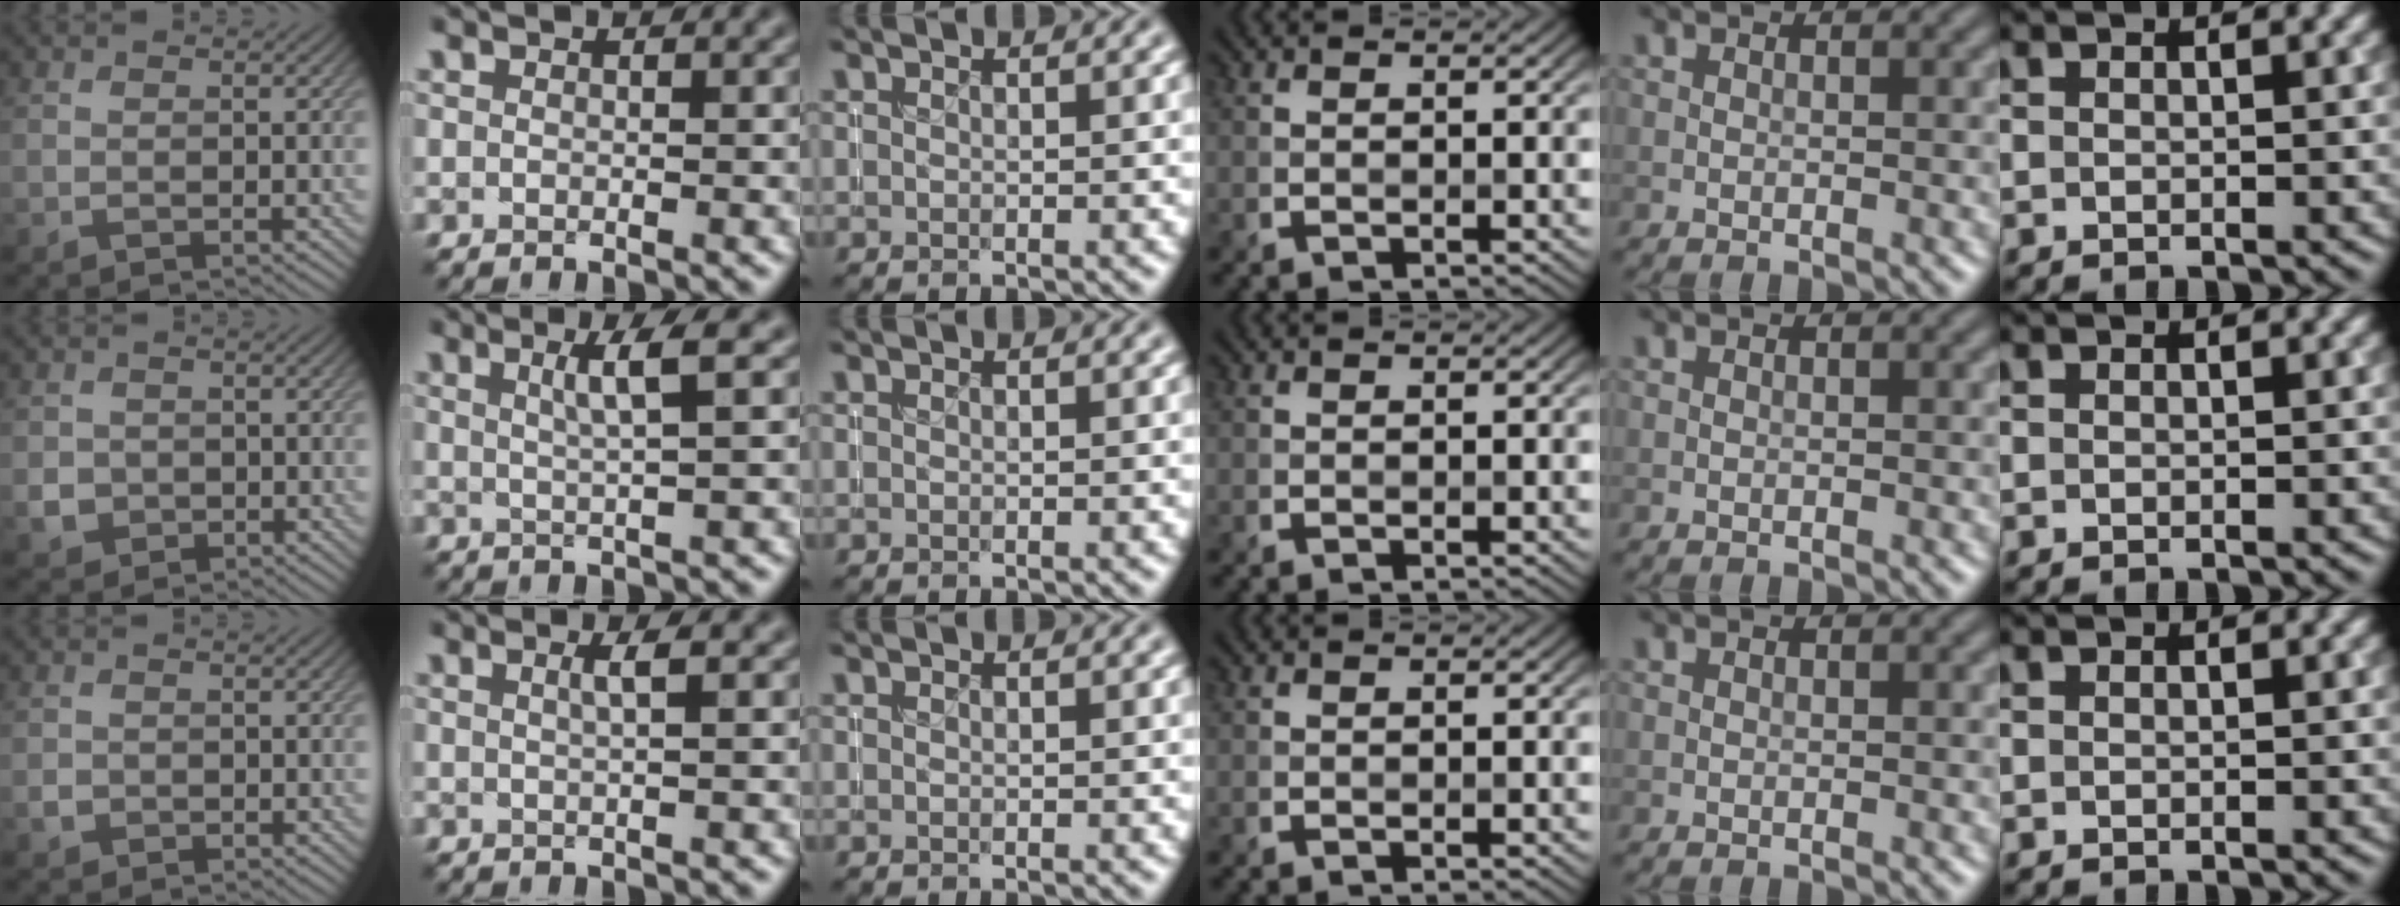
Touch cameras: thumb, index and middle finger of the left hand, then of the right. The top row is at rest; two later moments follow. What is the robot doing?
{"motion": "insert", "object": "coin"}